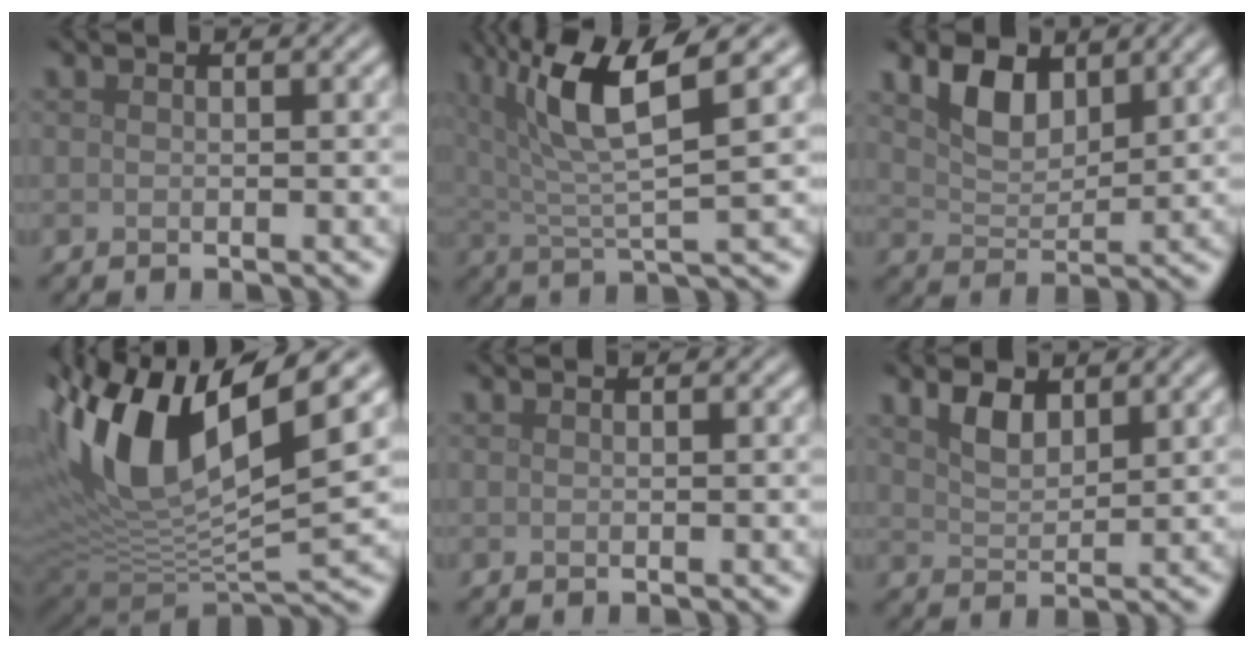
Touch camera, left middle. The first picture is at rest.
{"total": 8.3, "force": [3.6, 2.0, 7.2], "torque": [-0.138, 0.009, 0.065]}
{"total": 4.1, "force": [2.6, 2.2, 2.3], "torque": [-0.055, -0.002, 0.045]}
{"total": 14.4, "force": [4.9, 5.9, 12.1], "torque": [-0.246, 0.008, 0.089]}
{"total": 0.0}
{"total": 2.7, "force": [1.8, 1.3, 1.6], "torque": [-0.035, 0.000, 0.037]}